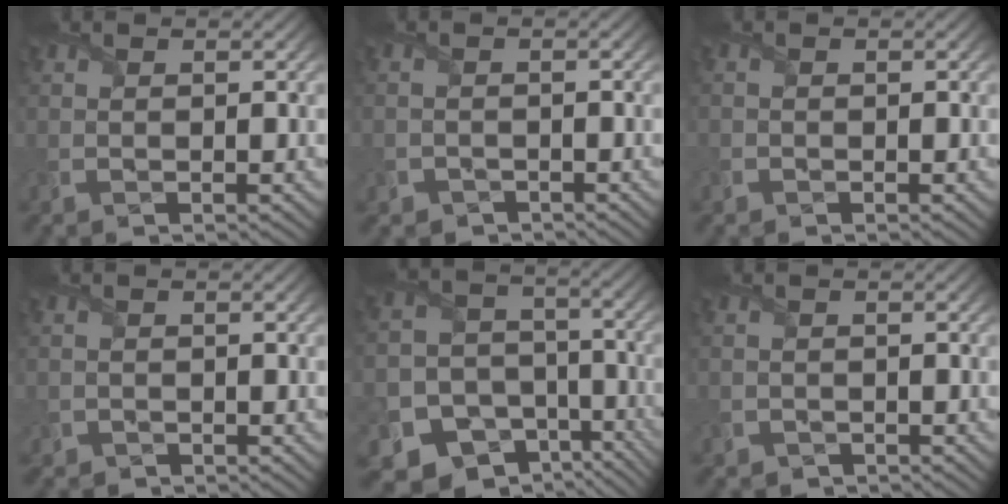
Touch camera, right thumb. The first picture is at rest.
{"total": 1.7, "force": [-1.4, 1.0, 0.1], "torque": [0.003, -0.005, -0.030]}
{"total": 0.8, "force": [-0.7, 0.4, 0.1], "torque": [0.002, -0.004, -0.015]}
{"total": 1.3, "force": [-1.0, 0.9, 0.2], "torque": [-0.002, -0.006, -0.021]}
{"total": 17.3, "force": [-10.9, 12.3, 5.4], "torque": [-0.157, -0.059, -0.156]}
{"total": 1.4, "force": [-1.1, 0.8, 0.1], "torque": [-0.001, -0.006, -0.024]}